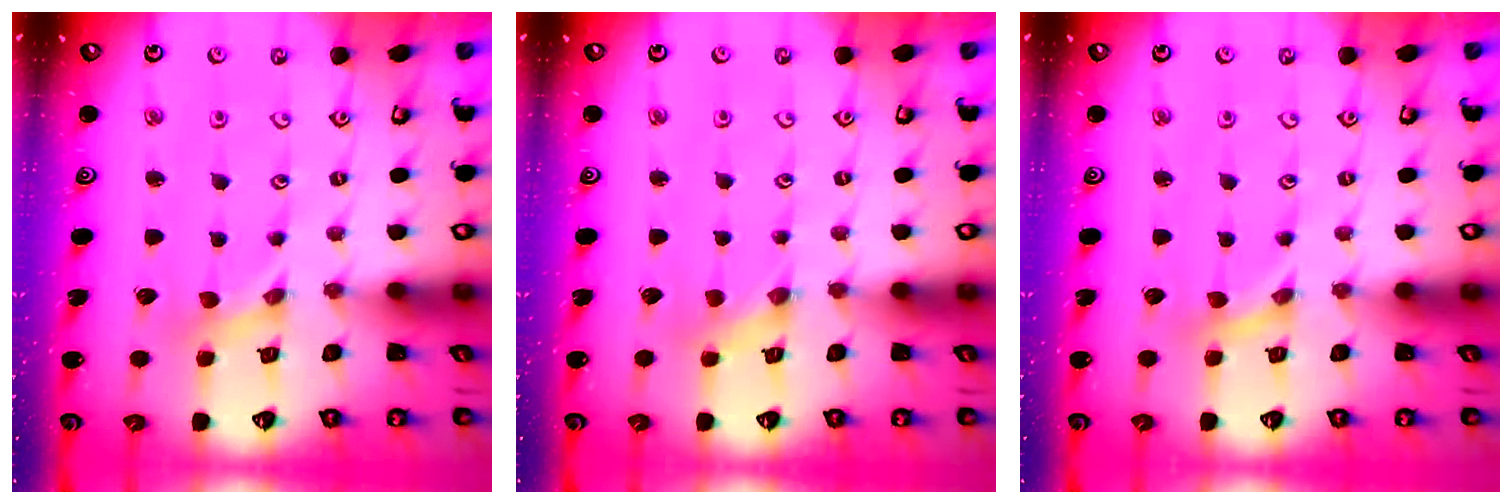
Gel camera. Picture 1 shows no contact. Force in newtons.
{"total": 0.0}
{"total": 0.0}